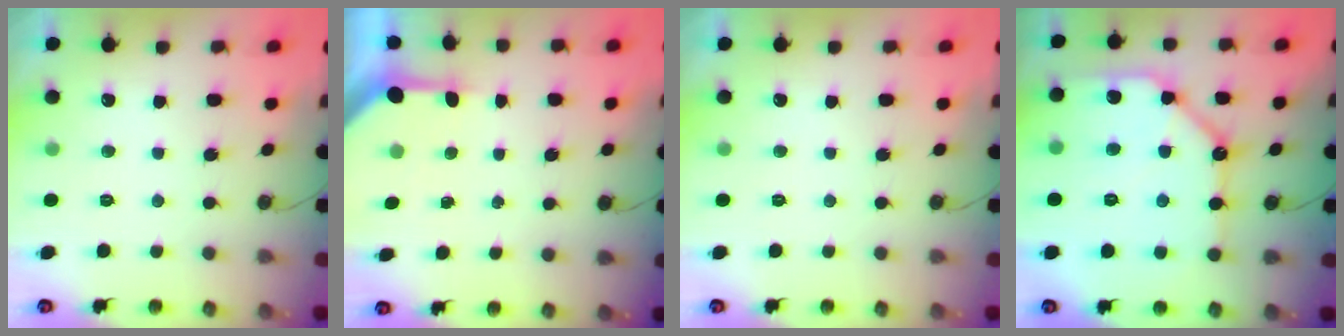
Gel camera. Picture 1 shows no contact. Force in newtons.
{"total": 3.1, "press": 3.1, "slide": 0.2}
{"total": 0.0}
{"total": 16.0, "press": 15.9, "slide": 1.5}